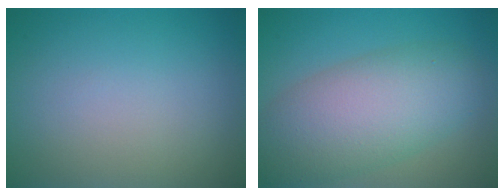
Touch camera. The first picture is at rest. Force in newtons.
{"total": 8.1, "press": 8.1, "slide": 0.6}